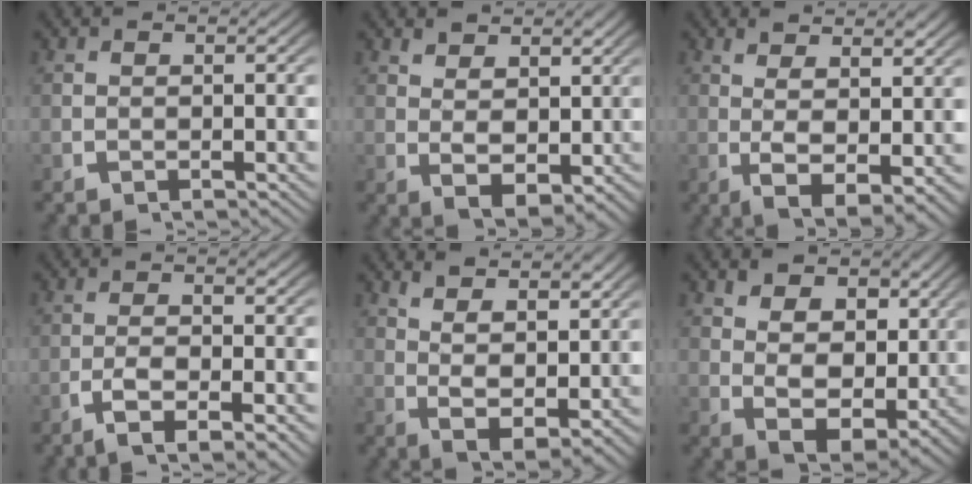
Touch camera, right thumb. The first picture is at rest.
{"total": 4.2, "force": [1.2, 2.9, 2.8], "torque": [-0.047, -0.019, 0.032]}
{"total": 5.8, "force": [-0.1, 3.0, 4.9], "torque": [-0.101, -0.031, 0.017]}
{"total": 4.7, "force": [-2.1, 1.7, 3.8], "torque": [-0.080, -0.012, -0.031]}
{"total": 5.6, "force": [1.2, 3.3, 4.4], "torque": [-0.088, -0.022, 0.035]}
{"total": 8.9, "force": [1.3, 6.5, 6.0], "torque": [-0.119, -0.044, 0.031]}